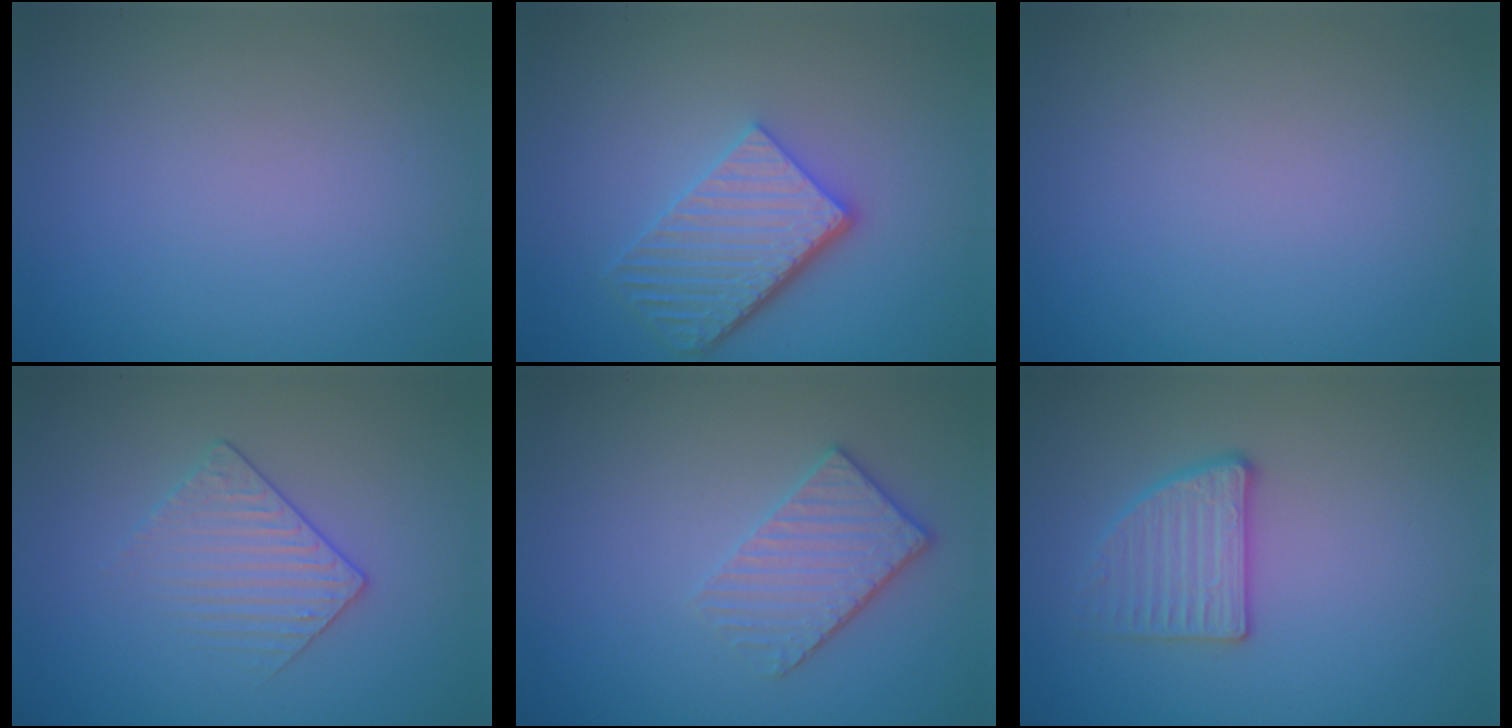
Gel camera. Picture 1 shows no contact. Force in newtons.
{"total": 5.2, "press": 3.9, "slide": 3.5}
{"total": 0.0}
{"total": 1.9, "press": 1.6, "slide": 1.0}
{"total": 3.3, "press": 2.8, "slide": 1.7}
{"total": 2.7, "press": 2.6, "slide": 0.8}